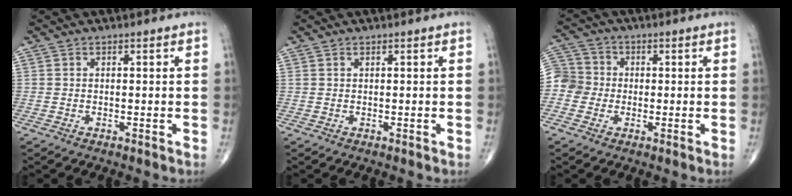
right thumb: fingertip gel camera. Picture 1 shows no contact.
{"total": 0.0}
{"total": 7.2, "force": [-0.9, 7.0, 1.4], "torque": [-0.011, 0.019, -0.025]}